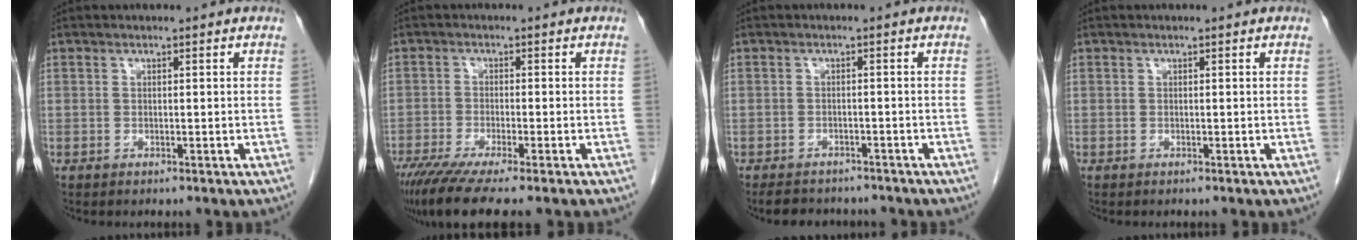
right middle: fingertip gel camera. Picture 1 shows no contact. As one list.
[{"total": 9.4, "force": [-7.1, 0.5, 6.2], "torque": [-0.098, -0.023, -0.117]}, {"total": 7.1, "force": [-6.3, 2.6, 1.9], "torque": [-0.029, -0.001, -0.082]}, {"total": 0.0}]